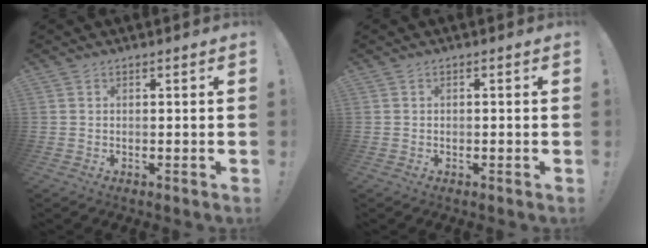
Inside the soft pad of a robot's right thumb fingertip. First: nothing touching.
{"total": 0.6, "force": [-0.5, -0.1, 0.3], "torque": [-0.007, 0.002, -0.009]}